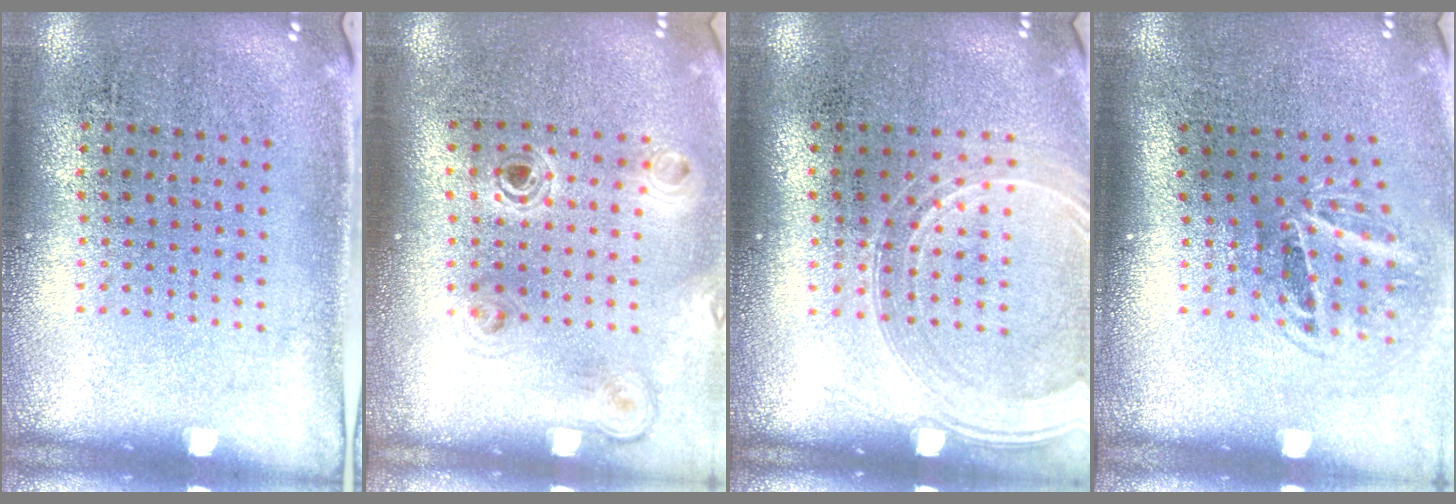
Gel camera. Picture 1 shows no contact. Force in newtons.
{"total": 1.1, "press": 1.1, "slide": 0.1}
{"total": 1.4, "press": 1.4, "slide": 0.3}
{"total": 1.9, "press": 1.2, "slide": 1.5}